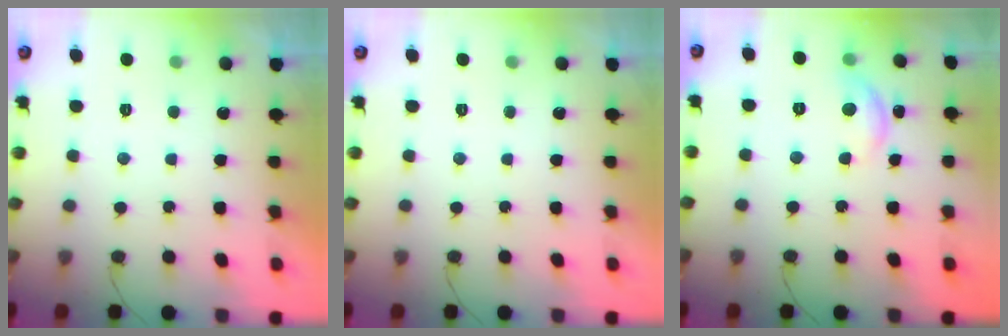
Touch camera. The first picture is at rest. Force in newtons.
{"total": 0.0}
{"total": 8.7, "press": 8.7, "slide": 0.5}